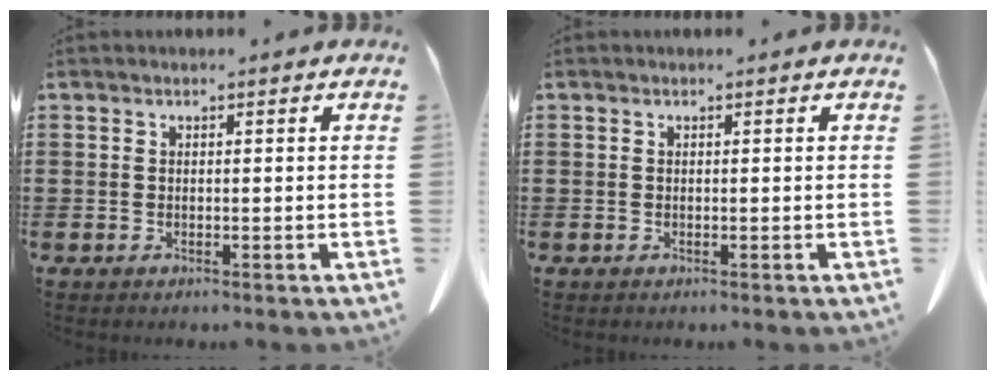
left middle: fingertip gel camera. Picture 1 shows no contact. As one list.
[{"total": 0.0}]